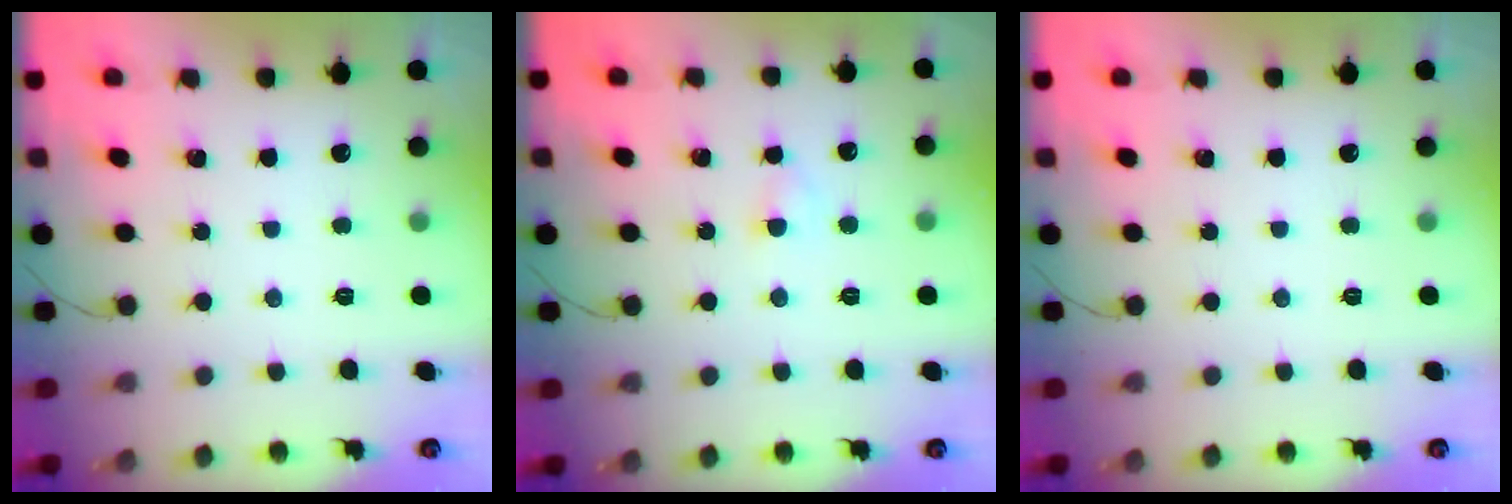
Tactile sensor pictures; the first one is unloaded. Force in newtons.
{"total": 2.7, "press": 2.5, "slide": 0.9}
{"total": 0.0}